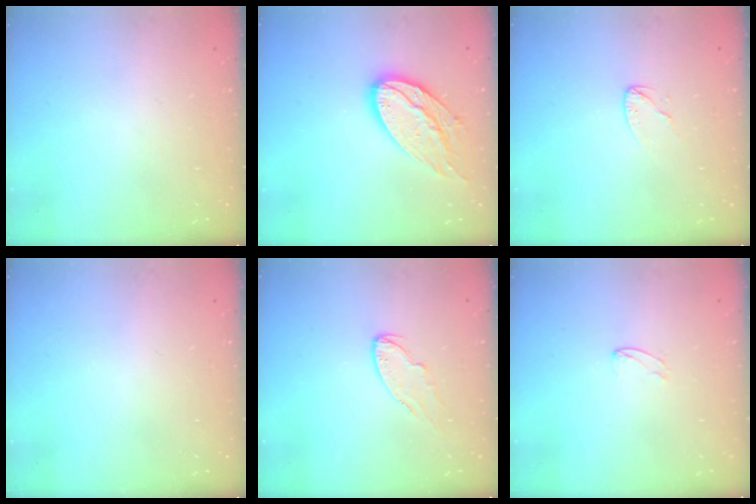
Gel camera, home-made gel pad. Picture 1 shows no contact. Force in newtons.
{"total": 15.1, "press": 15.1, "slide": 1.3}
{"total": 3.4, "press": 3.4, "slide": 0.2}
{"total": 0.0}
{"total": 6.1, "press": 6.1, "slide": 0.6}
{"total": 3.6, "press": 3.6, "slide": 0.3}